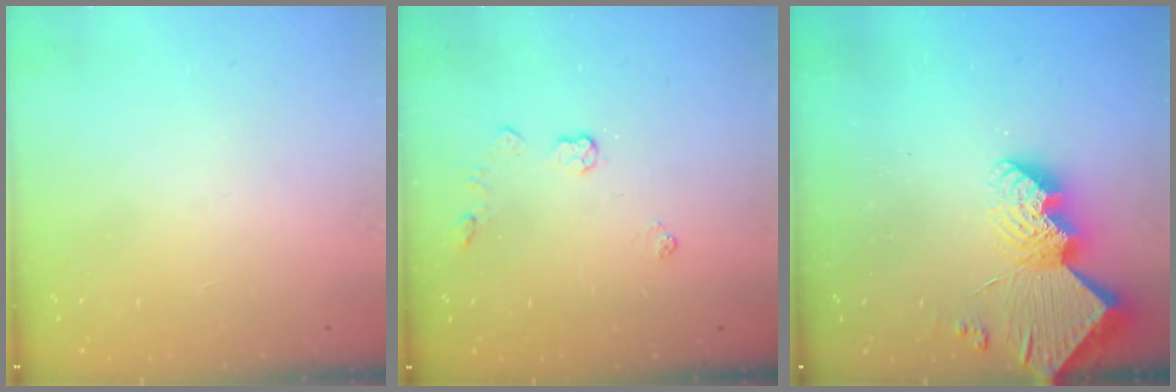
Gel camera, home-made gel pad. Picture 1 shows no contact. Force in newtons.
{"total": 3.6, "press": 3.6, "slide": 0.4}
{"total": 13.7, "press": 13.6, "slide": 1.1}